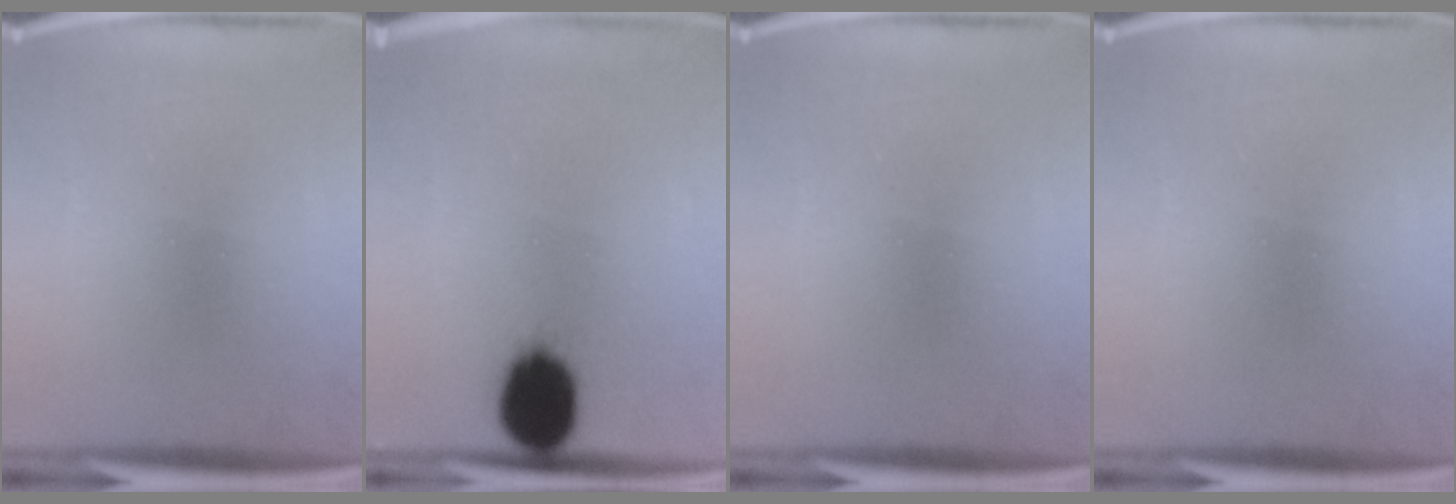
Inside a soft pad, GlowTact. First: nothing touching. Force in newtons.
{"total": 13.0}
{"total": 0.0}
{"total": 0.0}